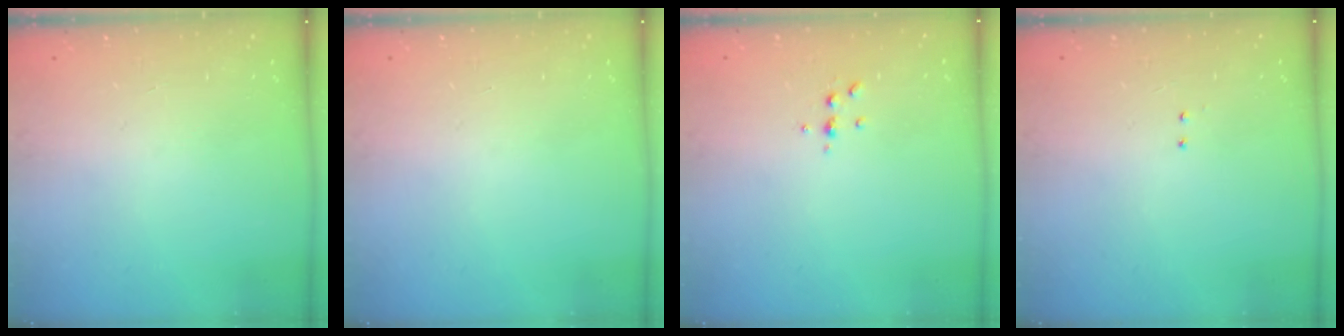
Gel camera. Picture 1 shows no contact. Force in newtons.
{"total": 0.0}
{"total": 3.8, "press": 3.7, "slide": 0.5}
{"total": 2.0, "press": 2.0, "slide": 0.4}